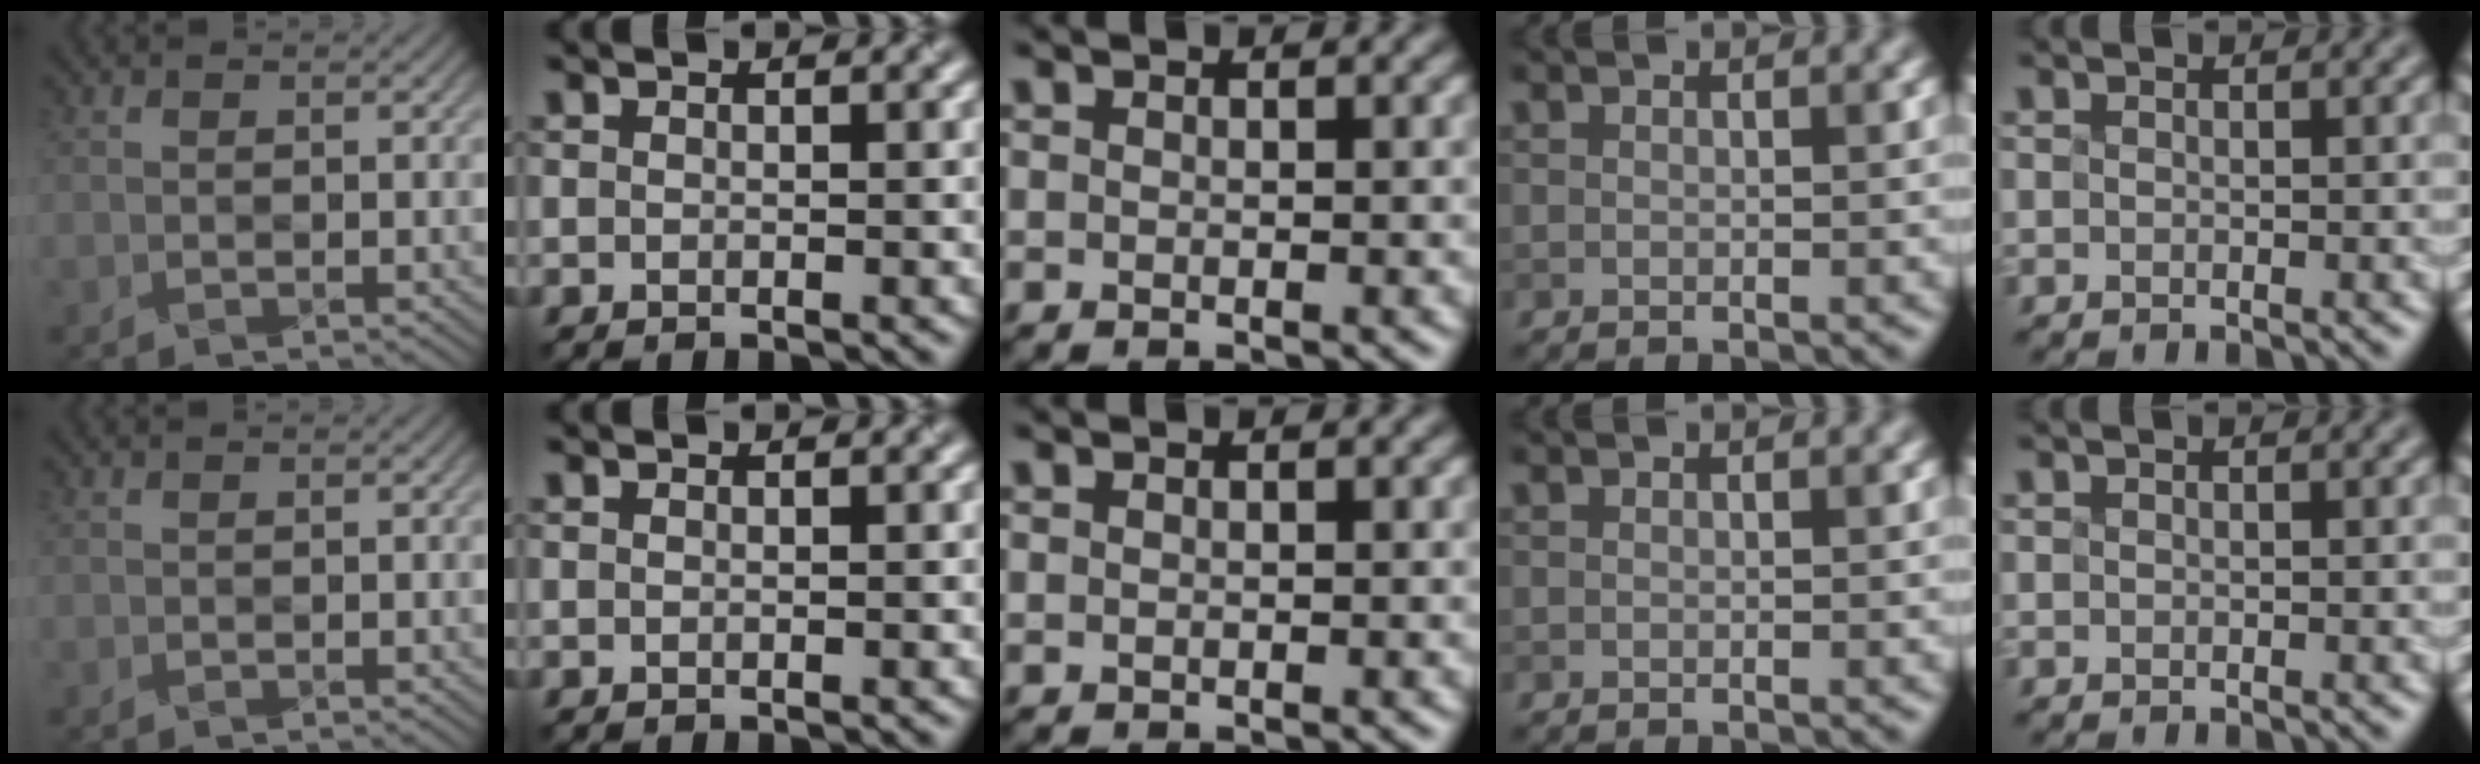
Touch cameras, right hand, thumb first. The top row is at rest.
{"little": {"total": 0.8, "force": [0.5, 0.4, 0.5], "torque": [-0.002, 0.008, -0.001]}}